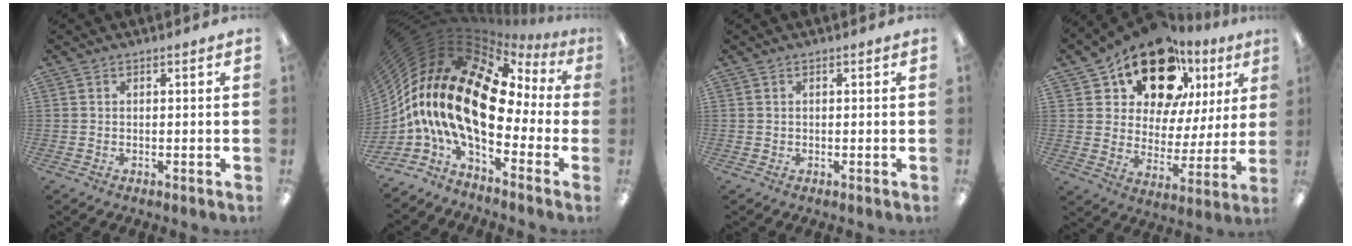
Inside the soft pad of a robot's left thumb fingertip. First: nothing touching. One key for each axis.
{"total": 21.8, "fx": -0.1, "fy": 11.2, "fz": 18.7, "tx": -0.409, "ty": -0.022, "tz": 0.007}
{"total": 0.0}
{"total": 19.0, "fx": 12.5, "fy": 10.3, "fz": 9.7, "tx": -0.167, "ty": -0.070, "tz": 0.222}